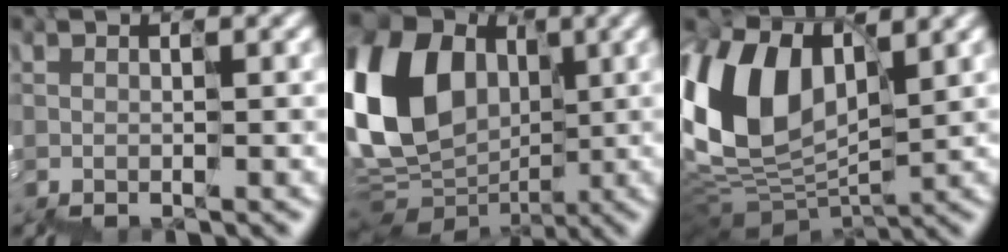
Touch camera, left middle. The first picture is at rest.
{"total": 14.2, "force": [2.8, 11.1, 8.4], "torque": [-0.195, 0.017, 0.055]}
{"total": 9.7, "force": [3.6, 6.1, 6.7], "torque": [-0.193, 0.010, 0.069]}